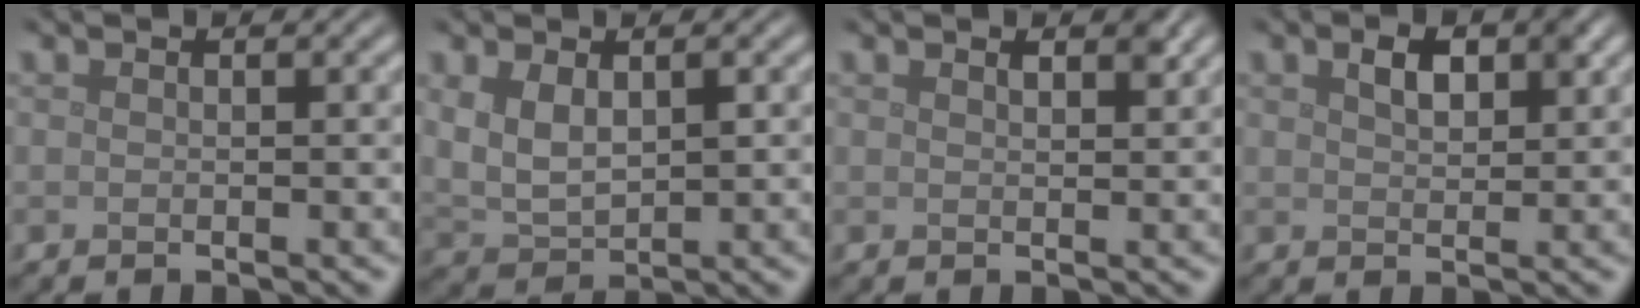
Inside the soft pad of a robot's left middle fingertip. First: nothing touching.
{"total": 4.0, "force": [0.8, 2.3, 3.1], "torque": [-0.073, -0.004, 0.022]}
{"total": 1.3, "force": [0.9, 0.4, 0.8], "torque": [-0.013, -0.001, 0.016]}
{"total": 2.8, "force": [1.3, 1.4, 2.0], "torque": [-0.035, 0.005, 0.024]}